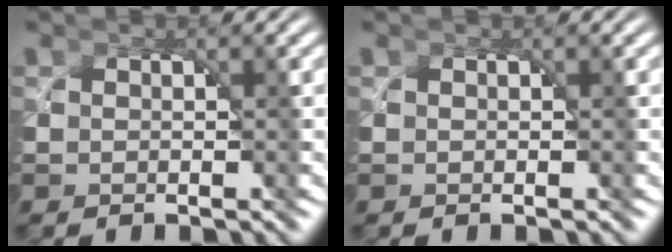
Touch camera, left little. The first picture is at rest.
{"total": 0.0}